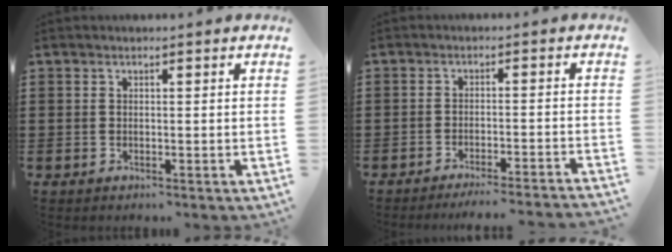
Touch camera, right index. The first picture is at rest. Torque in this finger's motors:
{"motor_torque": [0.76, 0.83, 0.39, 0.07]}